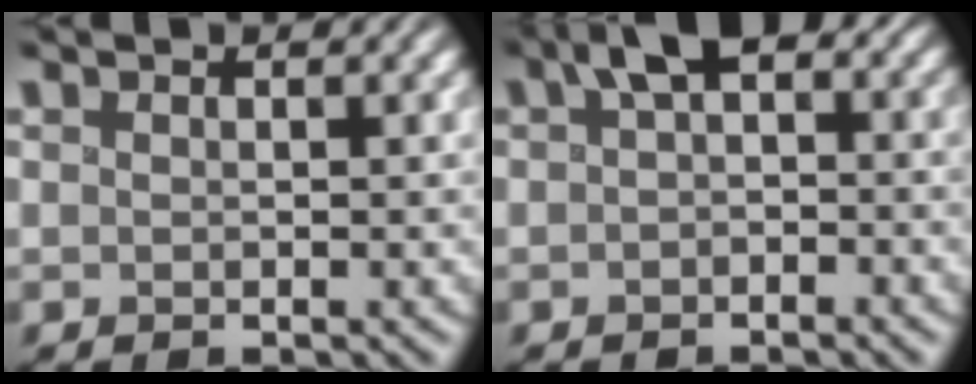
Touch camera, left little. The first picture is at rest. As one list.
[{"total": 4.0, "force": [0.4, 2.5, 3.1], "torque": [-0.042, 0.013, -0.006]}]